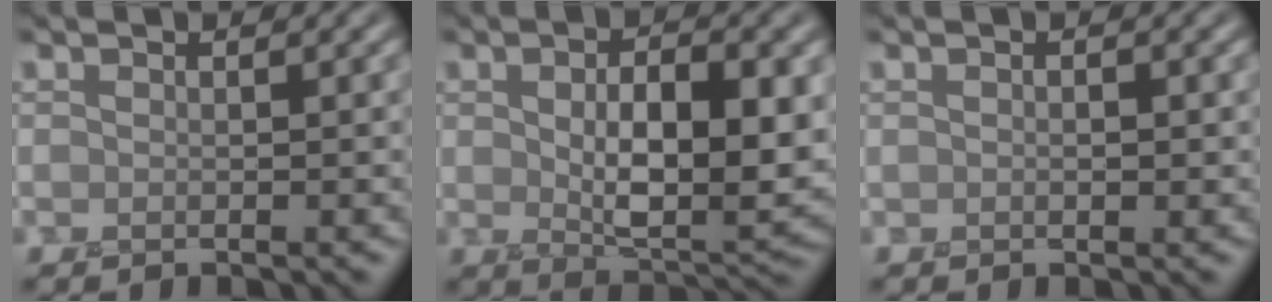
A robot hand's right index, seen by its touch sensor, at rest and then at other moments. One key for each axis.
{"total": 8.5, "fx": 0.5, "fy": 4.1, "fz": 7.5, "tx": -0.121, "ty": -0.007, "tz": 0.014}
{"total": 1.1, "fx": 0.2, "fy": 0.6, "fz": 0.9, "tx": -0.014, "ty": 0.001, "tz": 0.002}